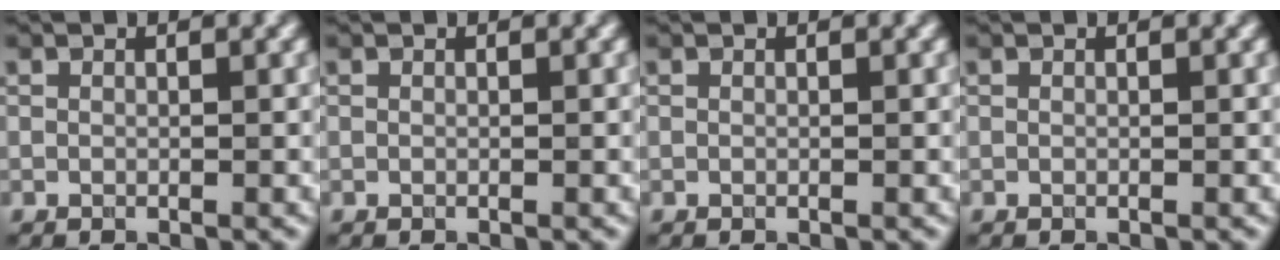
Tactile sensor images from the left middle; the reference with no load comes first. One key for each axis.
{"total": 0.0}
{"total": 0.0}
{"total": 0.0}